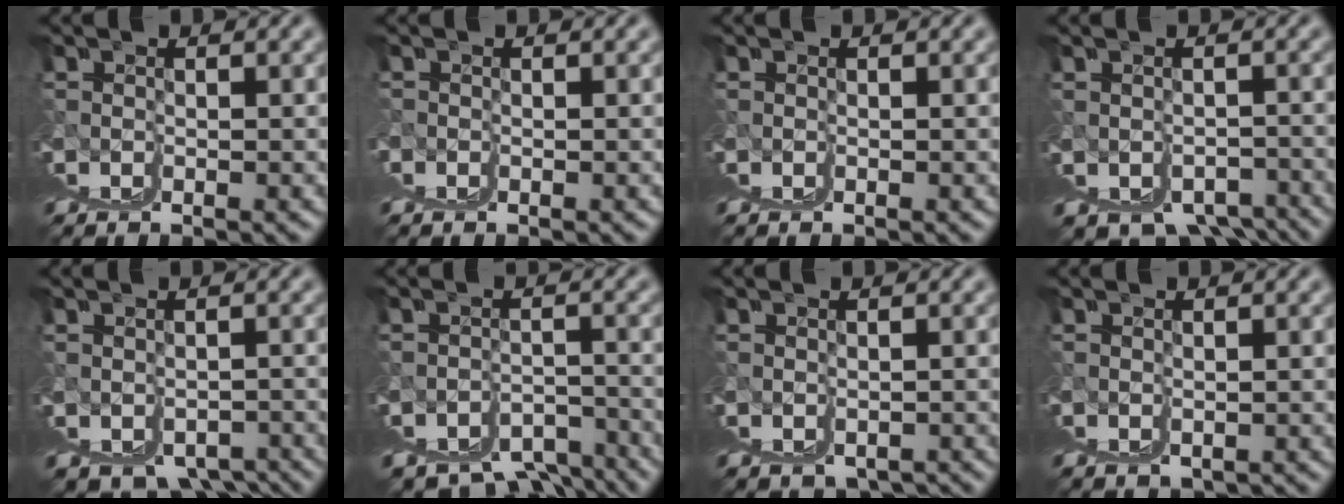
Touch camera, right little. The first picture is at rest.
{"total": 1.1, "force": [0.7, -0.6, -0.5], "torque": [0.017, 0.008, 0.010]}
{"total": 0.0}
{"total": 4.1, "force": [-1.4, 2.2, 3.1], "torque": [-0.050, -0.012, -0.013]}
{"total": 3.9, "force": [-1.7, 2.3, 2.6], "torque": [-0.044, -0.018, -0.016]}
{"total": 4.0, "force": [-0.9, 1.8, 3.4], "torque": [-0.057, -0.010, -0.002]}
{"total": 2.6, "force": [-1.3, 2.0, 1.2], "torque": [-0.017, -0.018, -0.013]}
{"total": 1.3, "force": [-0.7, 1.1, 0.2], "torque": [0.000, -0.011, -0.007]}